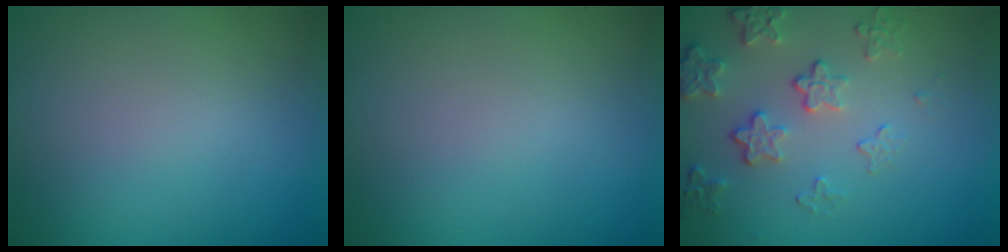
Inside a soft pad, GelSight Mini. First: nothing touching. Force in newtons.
{"total": 0.0}
{"total": 4.2, "press": 3.2, "slide": 2.7}